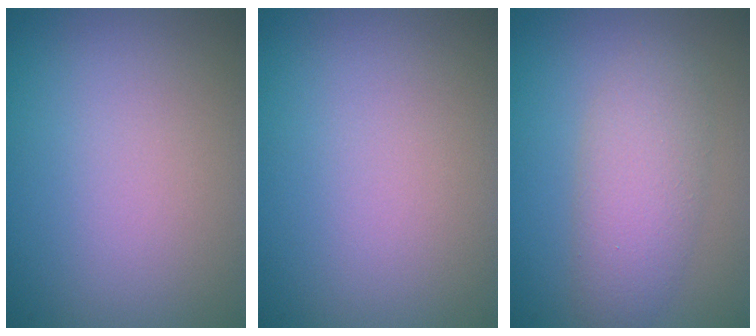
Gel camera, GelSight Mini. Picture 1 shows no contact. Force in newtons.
{"total": 0.0}
{"total": 3.9, "press": 3.9, "slide": 0.1}